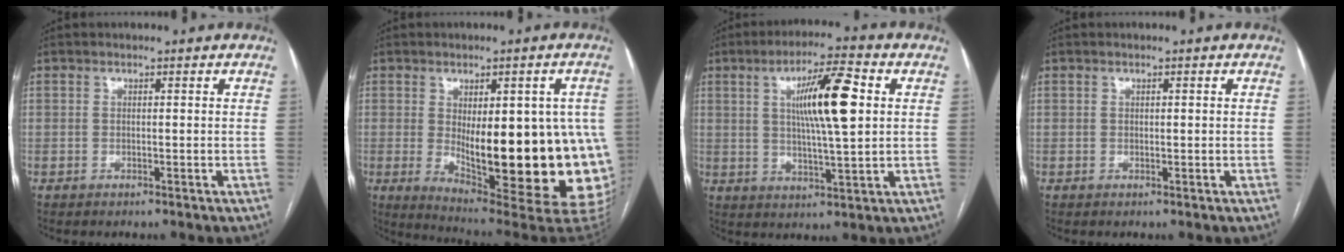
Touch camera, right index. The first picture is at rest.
{"total": 24.1, "force": [-2.5, 6.3, 23.1], "torque": [-0.215, -0.010, -0.011]}
{"total": 11.5, "force": [2.7, 1.3, 11.1], "torque": [-0.187, 0.008, 0.044]}
{"total": 0.0}